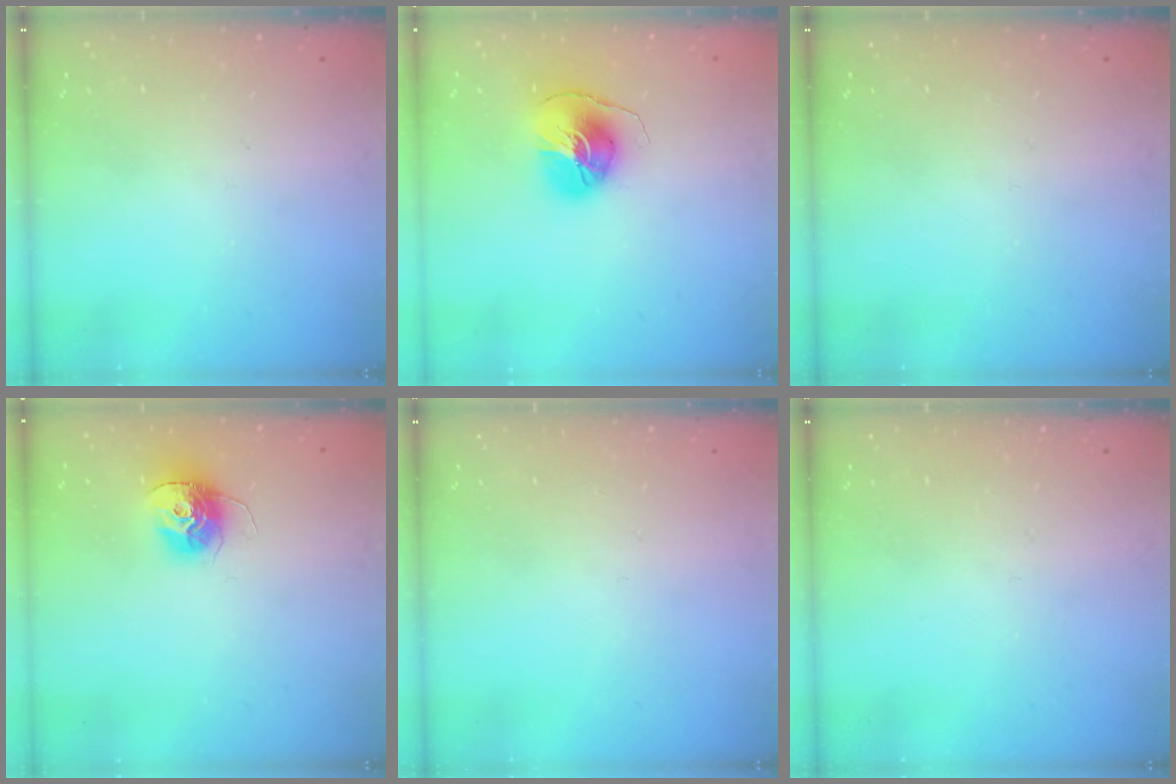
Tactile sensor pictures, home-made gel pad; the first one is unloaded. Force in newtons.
{"total": 8.5, "press": 8.5, "slide": 0.2}
{"total": 0.0}
{"total": 12.3, "press": 12.3, "slide": 1.0}
{"total": 0.0}
{"total": 0.0}